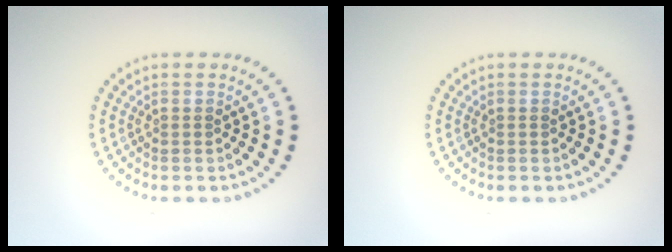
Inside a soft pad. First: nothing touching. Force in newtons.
{"total": 0.0}